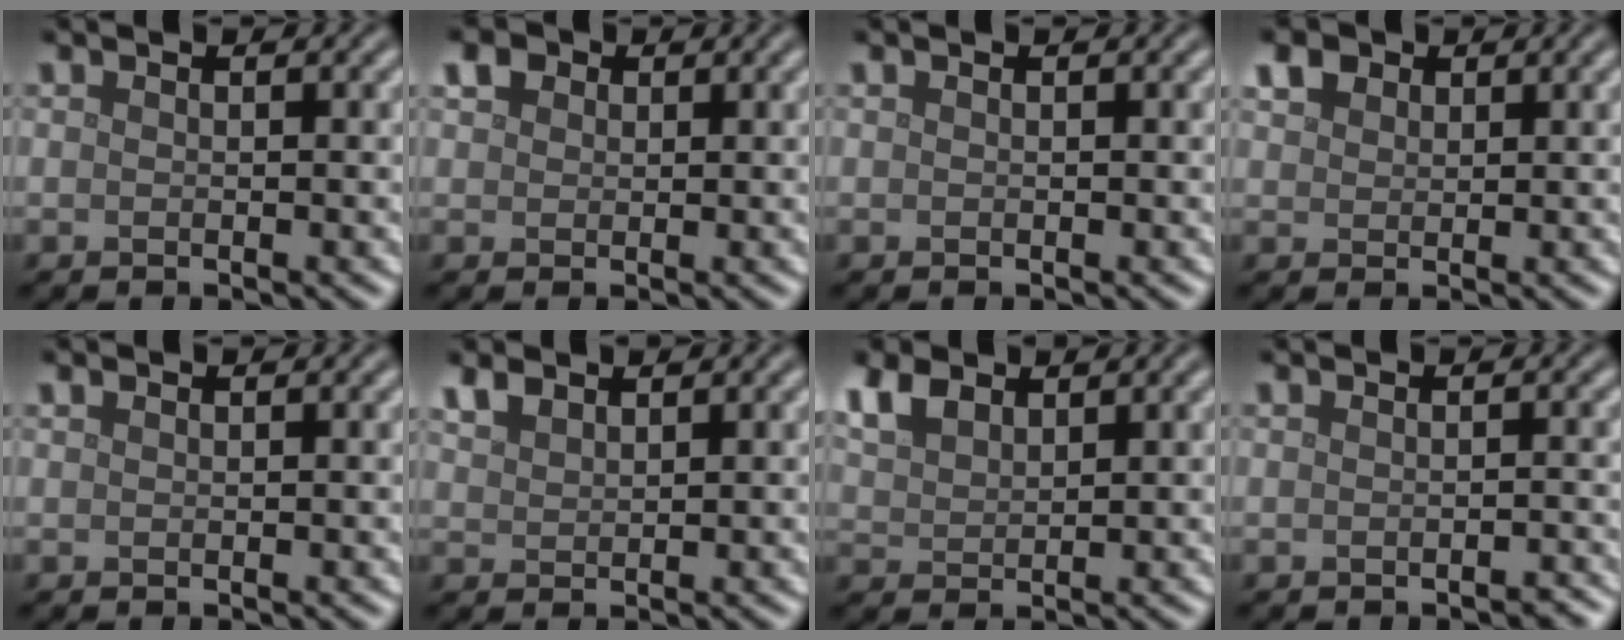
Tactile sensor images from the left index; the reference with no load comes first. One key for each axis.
{"total": 1.7, "fx": 0.8, "fy": 1.3, "fz": 0.6, "tx": -0.012, "ty": 0.005, "tz": 0.012}
{"total": 0.0}
{"total": 2.1, "fx": 1.3, "fy": 1.5, "fz": 0.8, "tx": -0.019, "ty": 0.007, "tz": 0.023}
{"total": 0.0}
{"total": 1.8, "fx": 1.5, "fy": 0.8, "fz": 0.6, "tx": -0.018, "ty": 0.005, "tz": 0.035}
{"total": 3.7, "fx": 2.4, "fy": 2.1, "fz": 1.8, "tx": -0.051, "ty": 0.007, "tz": 0.052}
{"total": 0.8, "fx": -0.7, "fy": 0.1, "fz": 0.3, "tx": -0.004, "ty": 0.002, "tz": -0.008}